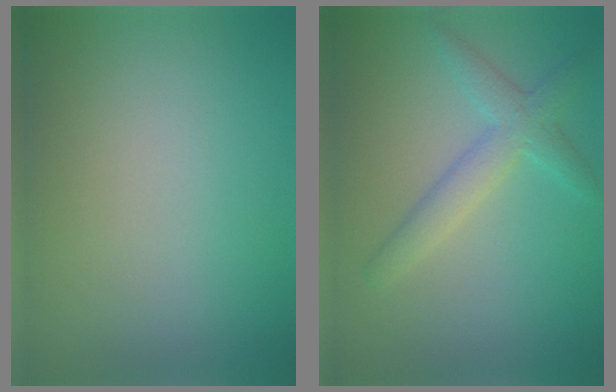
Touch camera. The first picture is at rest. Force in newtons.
{"total": 3.1, "press": 3.1, "slide": 0.1}